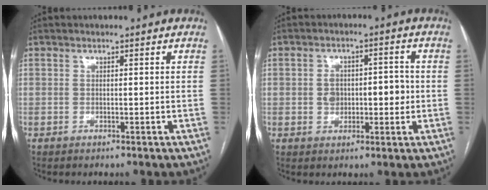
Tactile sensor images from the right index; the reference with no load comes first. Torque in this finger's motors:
{"motor_torque": [0.81, 0.11, 0.40, 0.07]}